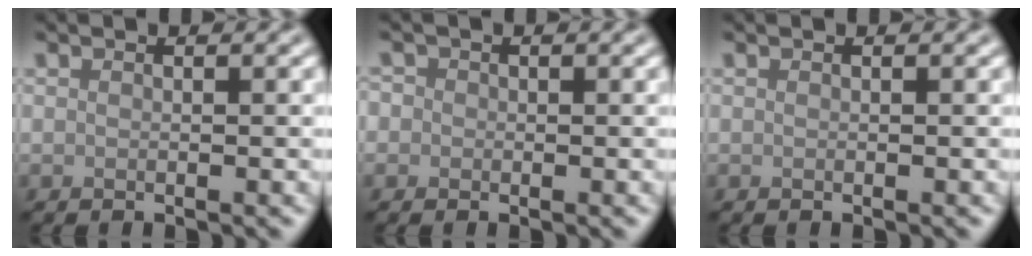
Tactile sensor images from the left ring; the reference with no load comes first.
{"total": 1.6, "force": [0.3, 1.6, 0.4], "torque": [0.007, 0.006, -0.009]}
{"total": 0.0}